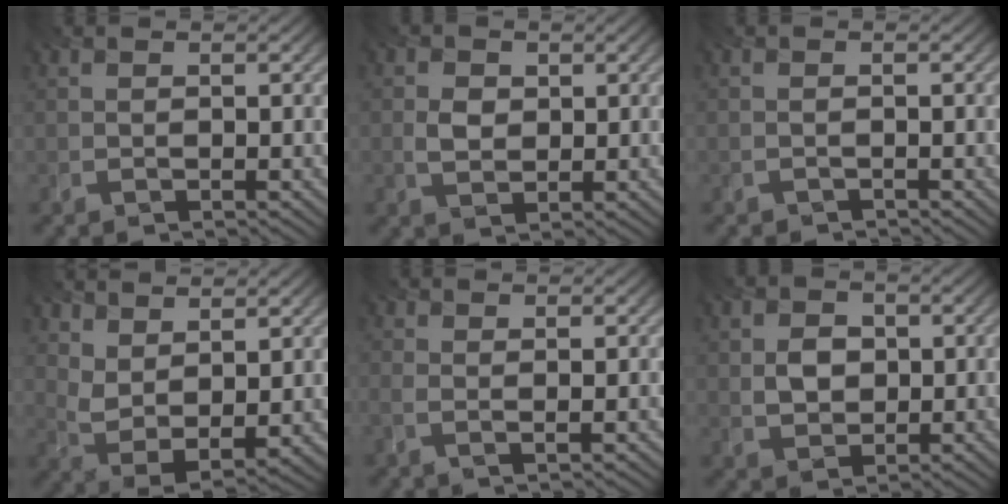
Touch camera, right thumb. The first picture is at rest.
{"total": 2.5, "force": [0.4, 2.0, 1.4], "torque": [-0.034, -0.002, 0.006]}
{"total": 0.6, "force": [-0.5, 0.2, -0.2], "torque": [0.003, -0.002, -0.010]}
{"total": 6.6, "force": [4.1, 3.0, 4.1], "torque": [-0.097, -0.007, 0.084]}
{"total": 1.1, "force": [0.3, 0.2, 1.1], "torque": [-0.024, 0.004, 0.002]}
{"total": 3.6, "force": [0.6, 3.0, 2.0], "torque": [-0.046, -0.002, 0.006]}